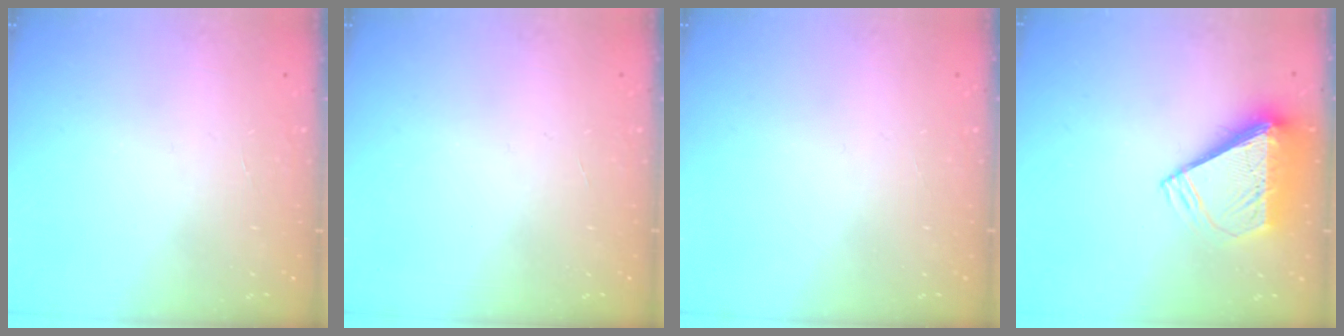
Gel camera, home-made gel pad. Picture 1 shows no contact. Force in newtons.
{"total": 0.0}
{"total": 0.0}
{"total": 9.7, "press": 9.6, "slide": 1.4}